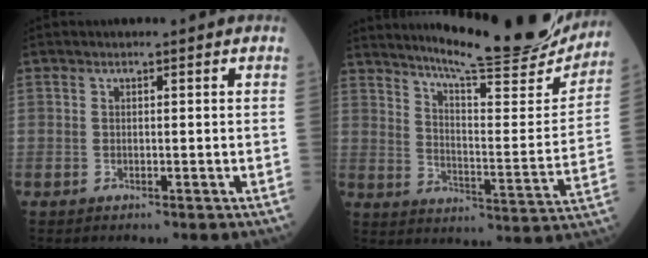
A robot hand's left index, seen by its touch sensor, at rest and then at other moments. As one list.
[{"total": 22.5, "force": [20.2, 1.5, 9.9], "torque": [-0.150, -0.059, 0.270]}]